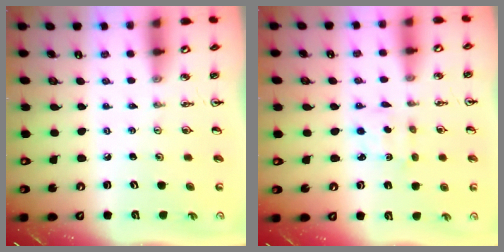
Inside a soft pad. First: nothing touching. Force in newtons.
{"total": 2.3, "press": 2.3, "slide": 0.4}